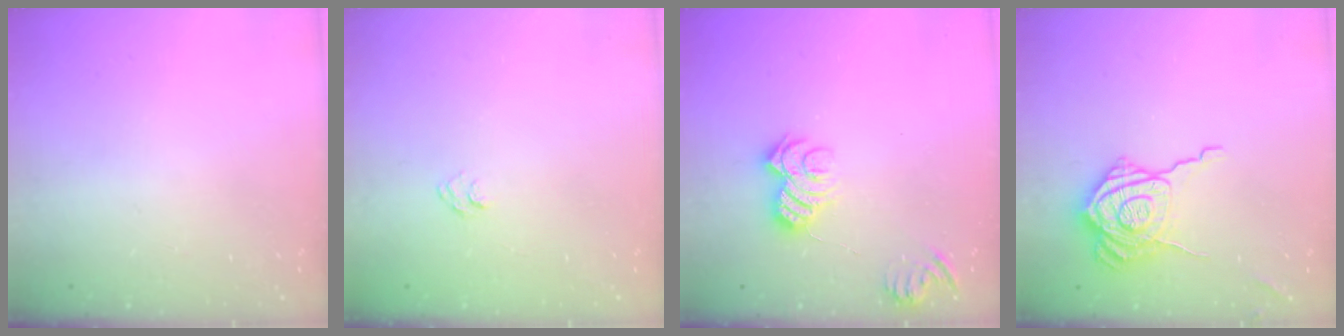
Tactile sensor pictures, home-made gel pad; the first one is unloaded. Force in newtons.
{"total": 5.0, "press": 4.9, "slide": 1.0}
{"total": 10.4, "press": 10.4, "slide": 0.3}
{"total": 16.3, "press": 16.2, "slide": 1.3}